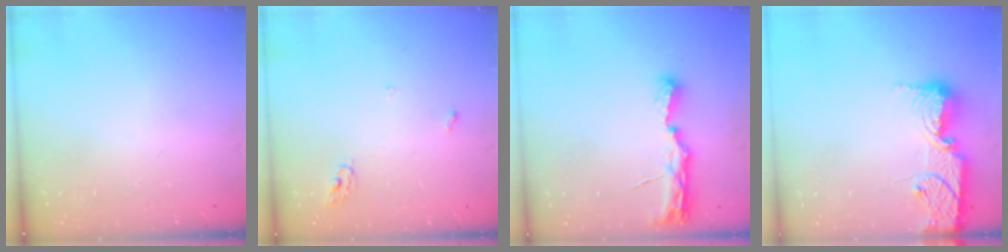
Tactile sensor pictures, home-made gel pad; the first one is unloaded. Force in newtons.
{"total": 3.3, "press": 3.3, "slide": 0.2}
{"total": 8.0, "press": 8.0, "slide": 0.7}
{"total": 14.0, "press": 14.0, "slide": 1.1}